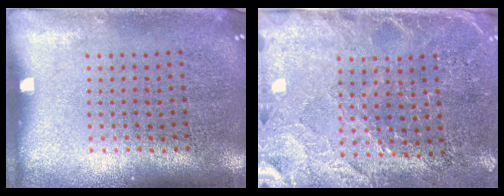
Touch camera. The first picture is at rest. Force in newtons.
{"total": 2.9, "press": 2.6, "slide": 1.2}